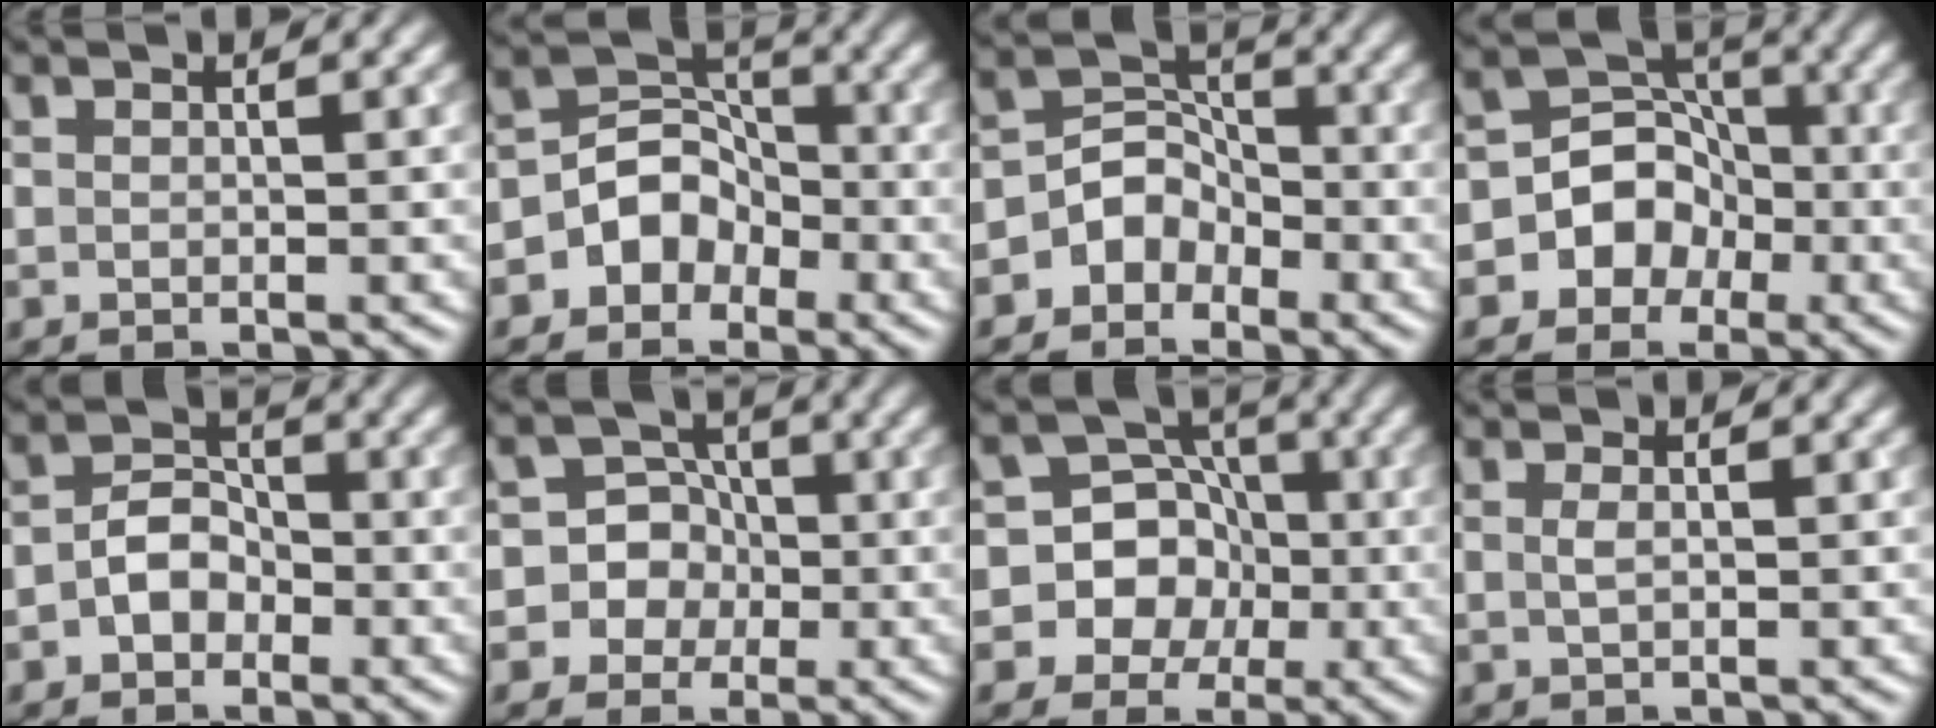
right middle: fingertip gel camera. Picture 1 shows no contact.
{"total": 4.2, "force": [-2.2, 3.3, 1.4], "torque": [0.001, 0.015, -0.054]}
{"total": 3.3, "force": [-2.0, 2.5, 0.9], "torque": [0.002, 0.013, -0.043]}
{"total": 7.4, "force": [-3.1, 6.4, 1.9], "torque": [0.000, 0.020, -0.076]}
{"total": 3.2, "force": [-1.2, 2.4, 1.8], "torque": [-0.030, 0.007, -0.026]}
{"total": 7.7, "force": [-1.7, 7.4, 1.2], "torque": [-0.010, 0.025, -0.056]}
{"total": 10.4, "force": [-3.0, 9.6, 2.7], "torque": [-0.044, 0.012, -0.073]}
{"total": 0.8, "force": [0.1, 0.2, 0.7], "torque": [-0.014, 0.003, 0.001]}